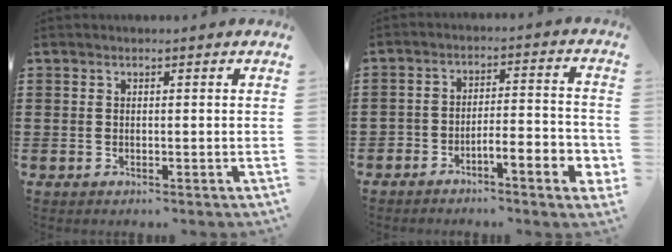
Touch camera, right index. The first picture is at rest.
{"total": 5.4, "force": [-4.1, 1.2, 3.3], "torque": [-0.055, 0.004, -0.076]}